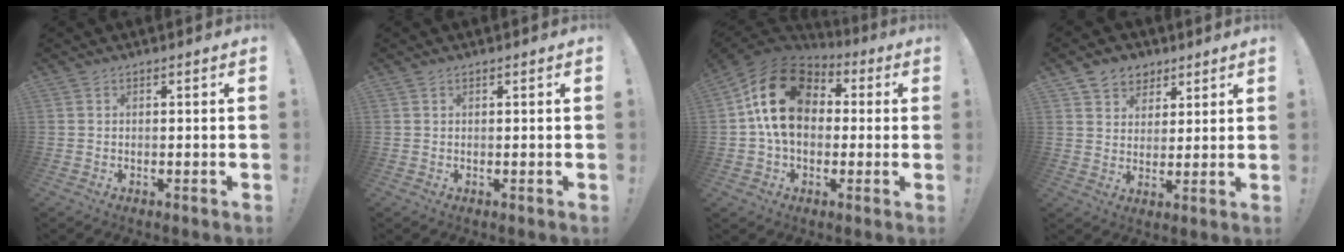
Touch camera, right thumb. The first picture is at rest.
{"total": 0.0}
{"total": 19.7, "force": [3.5, 14.2, 13.1], "torque": [-0.223, 0.015, 0.069]}
{"total": 7.4, "force": [4.3, 5.9, 0.8], "torque": [-0.012, -0.030, 0.087]}